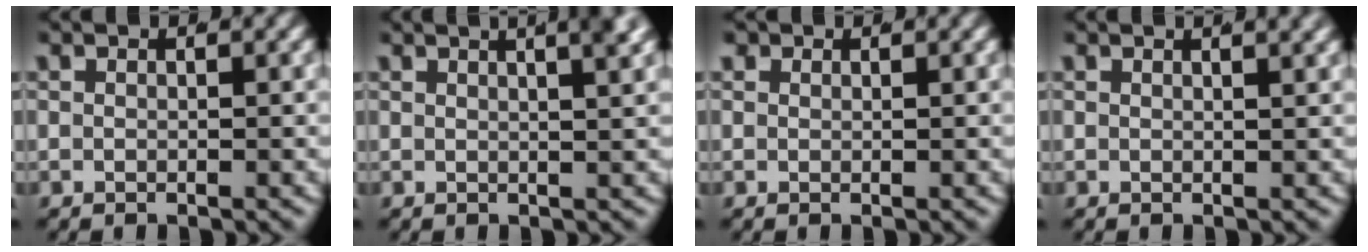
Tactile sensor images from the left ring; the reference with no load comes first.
{"total": 5.5, "force": [3.0, 1.5, 4.4], "torque": [-0.041, 0.021, 0.039]}
{"total": 0.6, "force": [0.4, 0.4, 0.2], "torque": [-0.005, -0.006, 0.012]}
{"total": 1.6, "force": [1.2, -0.1, 1.1], "torque": [-0.006, 0.007, 0.015]}